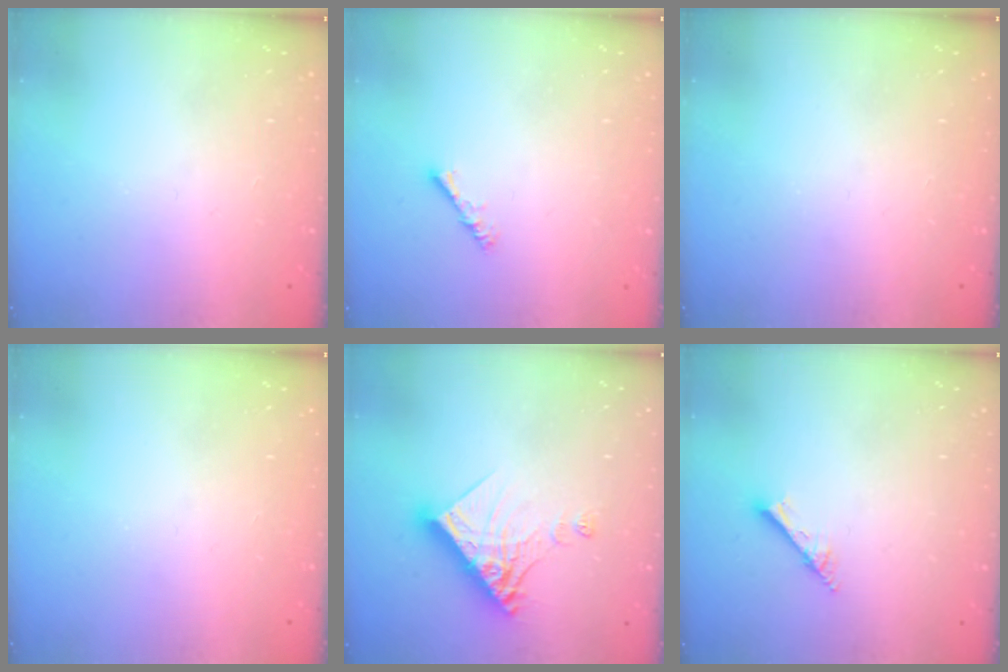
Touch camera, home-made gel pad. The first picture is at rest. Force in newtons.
{"total": 2.4, "press": 2.4, "slide": 0.3}
{"total": 0.0}
{"total": 0.0}
{"total": 13.9, "press": 13.9, "slide": 1.1}
{"total": 2.5, "press": 2.5, "slide": 0.2}